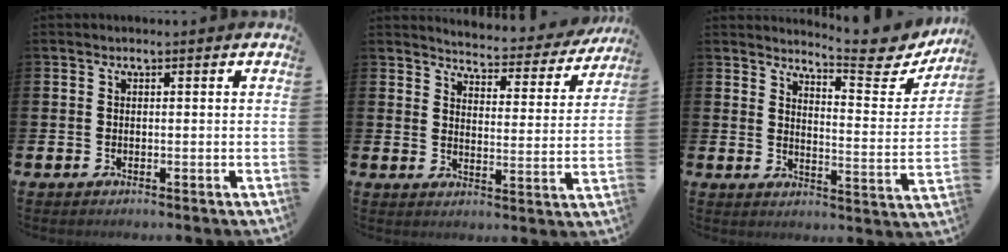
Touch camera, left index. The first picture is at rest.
{"total": 4.1, "force": [4.1, 0.5, 0.3], "torque": [-0.024, -0.037, 0.064]}
{"total": 7.1, "force": [6.6, 0.9, 2.7], "torque": [-0.044, -0.054, 0.105]}